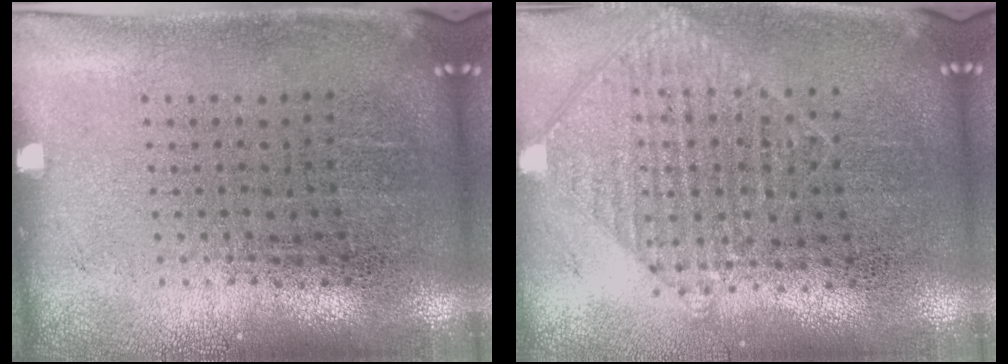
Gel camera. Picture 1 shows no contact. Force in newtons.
{"total": 0.9, "press": 0.9, "slide": 0.1}